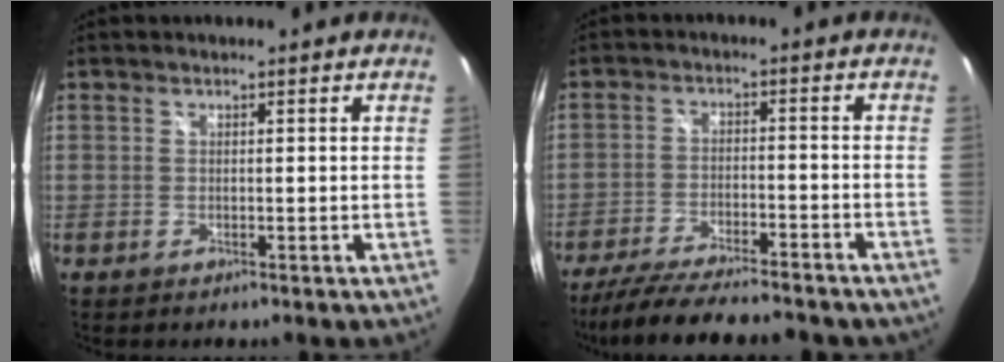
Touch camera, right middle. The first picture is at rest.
{"total": 19.0, "force": [-16.3, 4.0, 9.1], "torque": [-0.176, -0.035, -0.244]}